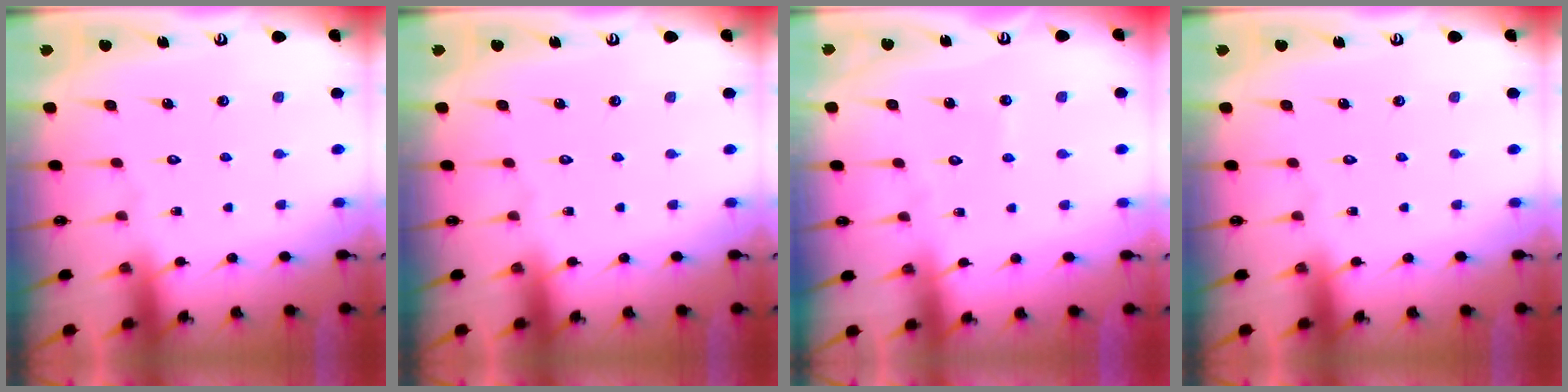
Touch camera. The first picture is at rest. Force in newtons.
{"total": 0.0}
{"total": 2.5, "press": 2.5, "slide": 0.2}
{"total": 0.0}